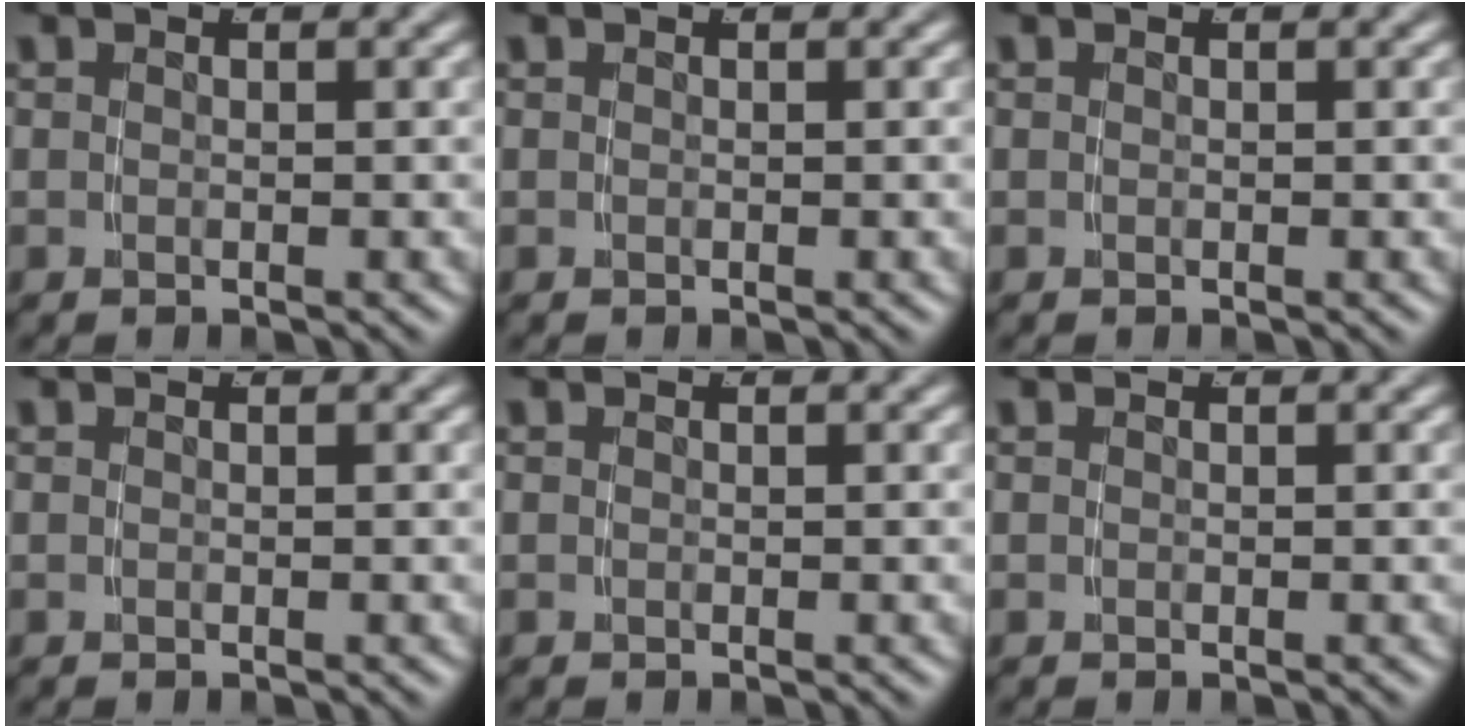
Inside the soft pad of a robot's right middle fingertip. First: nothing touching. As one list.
[{"total": 0.0}, {"total": 0.0}, {"total": 0.0}, {"total": 0.0}, {"total": 0.0}]